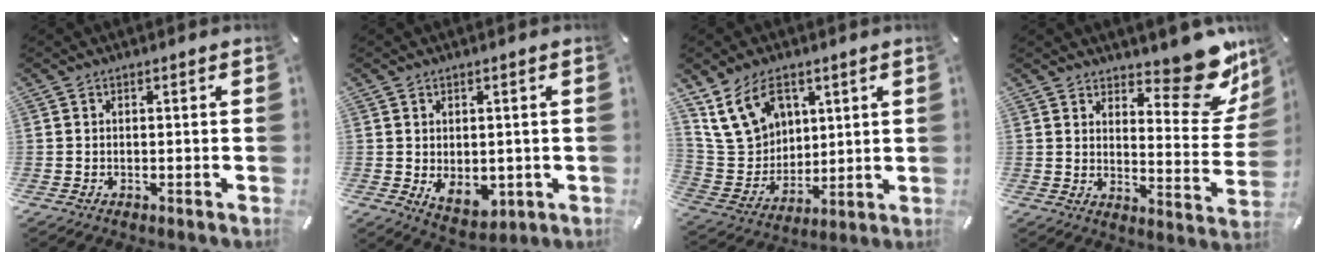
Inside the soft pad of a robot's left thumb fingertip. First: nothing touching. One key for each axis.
{"total": 5.4, "fx": 0.1, "fy": 4.2, "fz": 3.3, "tx": -0.046, "ty": -0.006, "tz": 0.003}
{"total": 13.9, "fx": 7.2, "fy": 10.3, "fz": 5.9, "tx": -0.124, "ty": -0.023, "tz": 0.146}
{"total": 16.0, "fx": 12.0, "fy": 6.9, "fz": 8.1, "tx": -0.069, "ty": -0.112, "tz": 0.199}